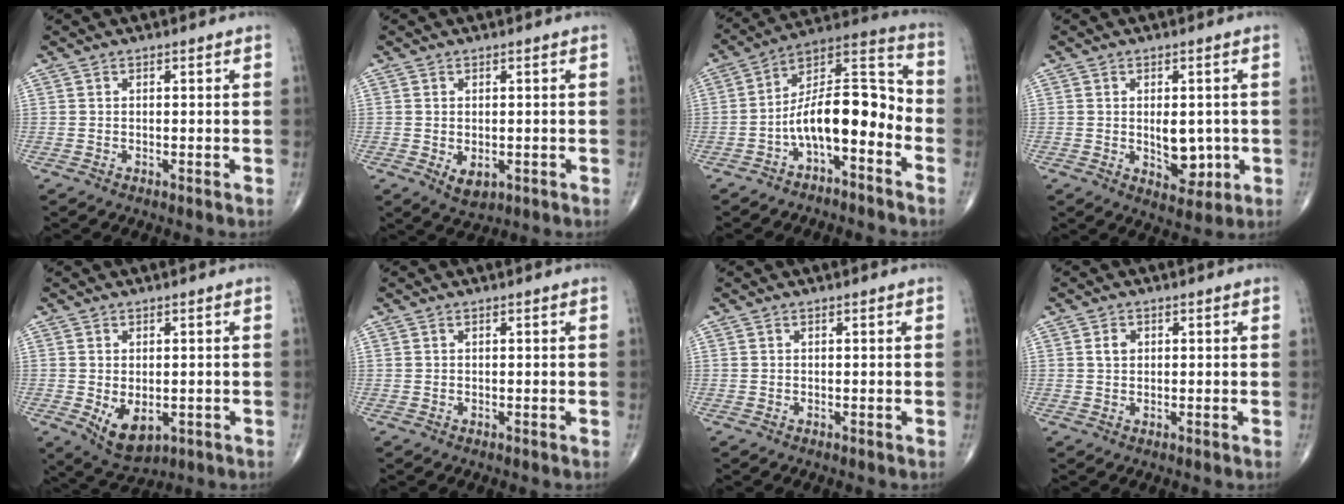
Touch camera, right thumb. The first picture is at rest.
{"total": 3.5, "force": [-0.7, 2.2, 2.6], "torque": [-0.034, -0.007, -0.002]}
{"total": 14.0, "force": [-4.9, 5.9, 11.8], "torque": [-0.178, 0.089, -0.087]}
{"total": 6.8, "force": [-0.5, 4.1, 5.4], "torque": [-0.049, -0.009, 0.004]}
{"total": 6.8, "force": [-1.4, 4.1, 5.3], "torque": [-0.074, -0.012, -0.007]}
{"total": 0.0}
{"total": 0.0}
{"total": 2.0, "force": [0.6, 1.5, 1.2], "torque": [-0.016, 0.001, 0.009]}